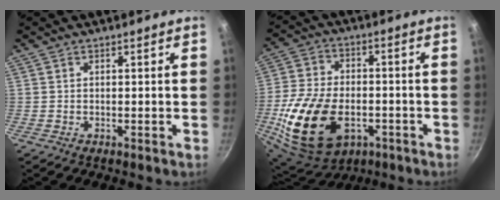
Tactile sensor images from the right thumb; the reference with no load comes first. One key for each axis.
{"total": 21.6, "fx": -6.2, "fy": 13.8, "fz": 15.4, "tx": -0.292, "ty": 0.016, "tz": -0.099}